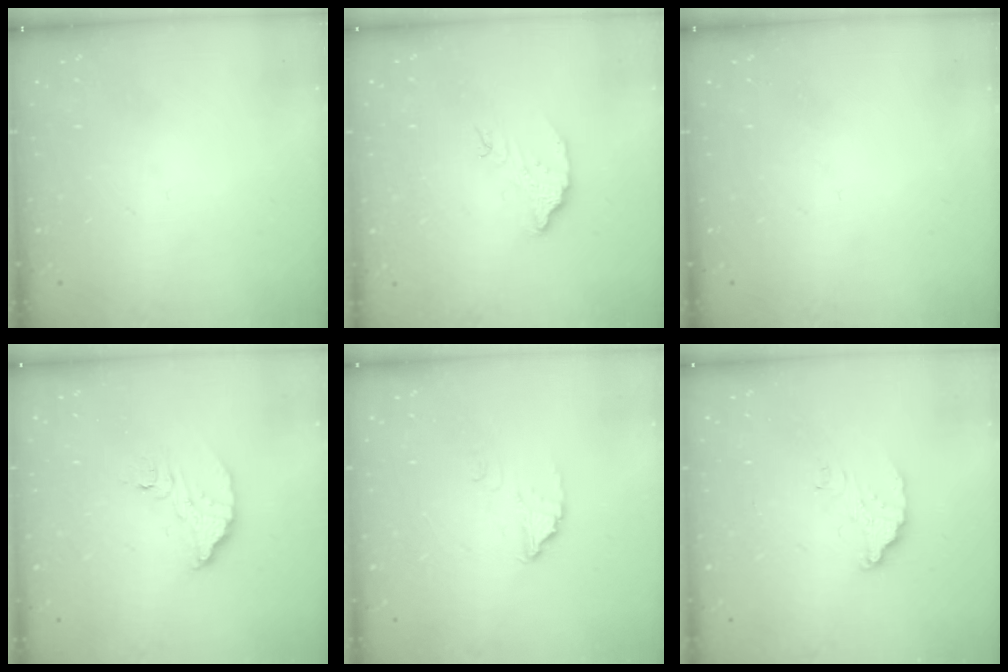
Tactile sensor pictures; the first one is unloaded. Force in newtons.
{"total": 5.9, "press": 5.9, "slide": 0.3}
{"total": 0.0}
{"total": 7.1, "press": 7.1, "slide": 0.5}
{"total": 2.7, "press": 2.7, "slide": 0.1}
{"total": 4.6, "press": 4.6, "slide": 0.2}